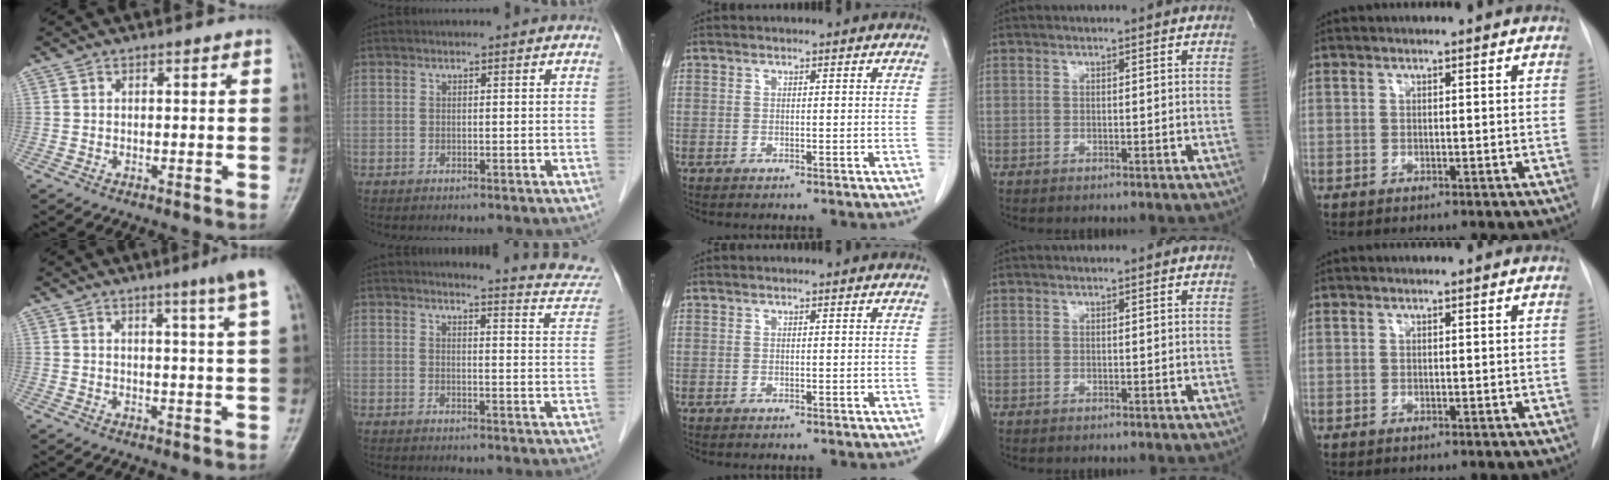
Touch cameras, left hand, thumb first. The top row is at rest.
{"thumb": {"total": 6.1, "force": [3.9, -0.7, 4.7], "torque": [-0.065, -0.021, 0.048]}, "index": {"total": 9.4, "force": [9.2, 0.6, 2.2], "torque": [-0.015, -0.043, 0.082]}}